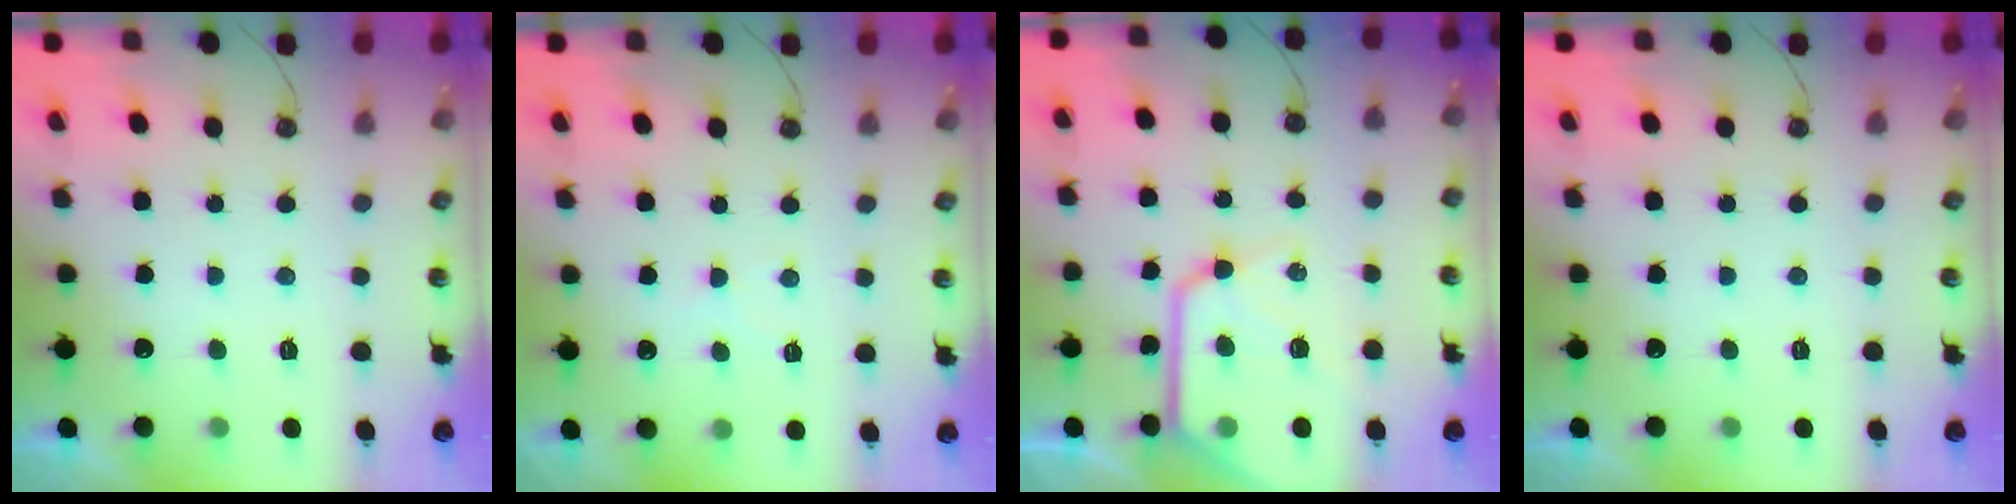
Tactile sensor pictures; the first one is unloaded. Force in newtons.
{"total": 5.1, "press": 5.0, "slide": 0.8}
{"total": 16.7, "press": 16.6, "slide": 1.5}
{"total": 0.0}